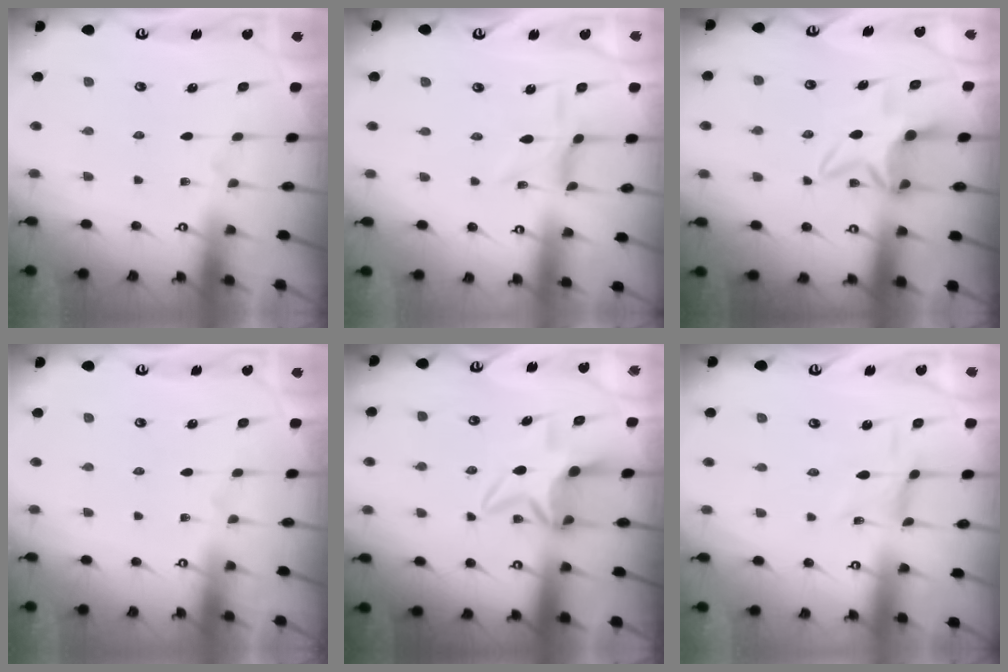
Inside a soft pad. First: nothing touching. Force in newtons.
{"total": 2.8, "press": 2.7, "slide": 0.6}
{"total": 6.5, "press": 6.5, "slide": 0.7}
{"total": 0.0}
{"total": 6.9, "press": 6.7, "slide": 1.3}
{"total": 1.2, "press": 1.2, "slide": 0.4}